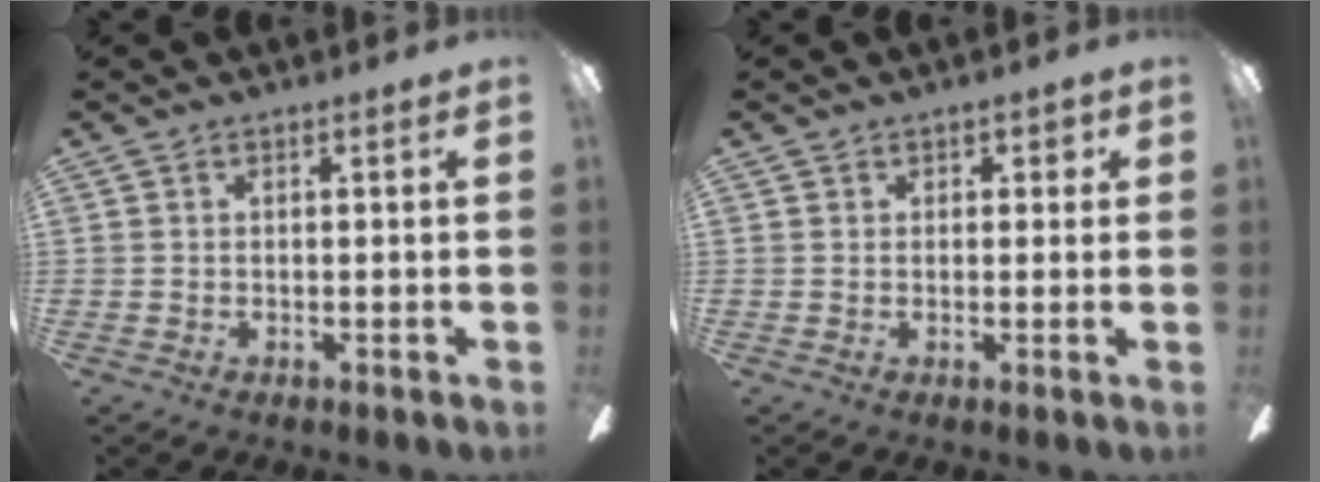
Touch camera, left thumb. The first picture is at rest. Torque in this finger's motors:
{"motor_torque": [0.13, 0.08, -0.29, 0.16, -0.04]}